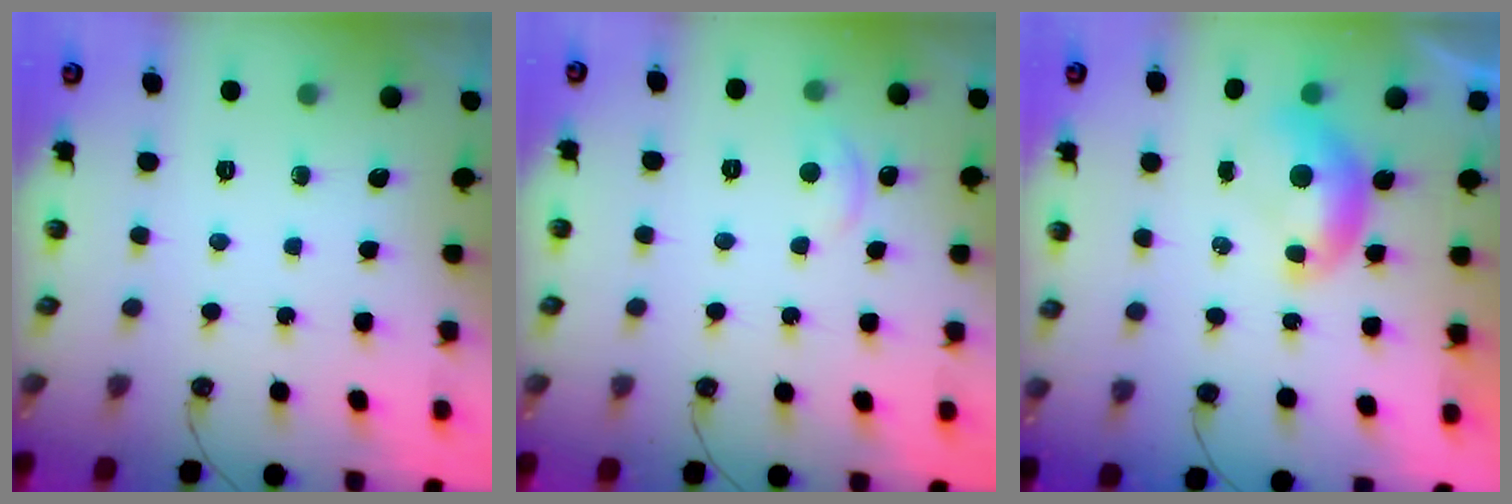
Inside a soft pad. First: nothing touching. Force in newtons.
{"total": 2.9, "press": 2.9, "slide": 0.2}
{"total": 0.0}